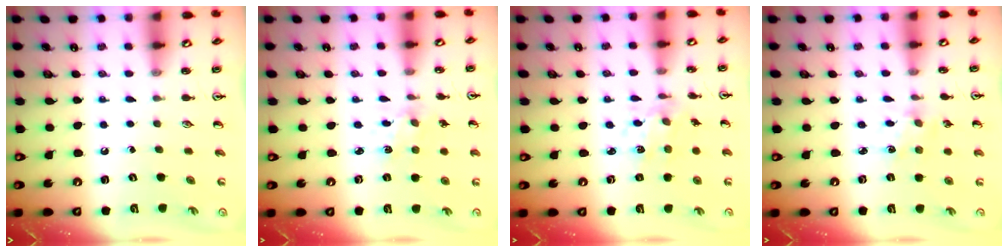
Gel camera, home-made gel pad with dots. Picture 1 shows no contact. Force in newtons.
{"total": 1.5, "press": 1.4, "slide": 0.5}
{"total": 3.7, "press": 3.7, "slide": 0.1}
{"total": 1.8, "press": 1.7, "slide": 0.3}